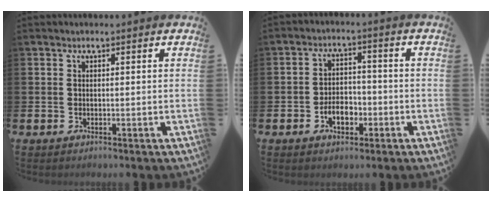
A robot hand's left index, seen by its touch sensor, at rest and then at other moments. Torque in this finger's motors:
{"motor_torque": [0.41, -0.14, 0.10, 0.07]}